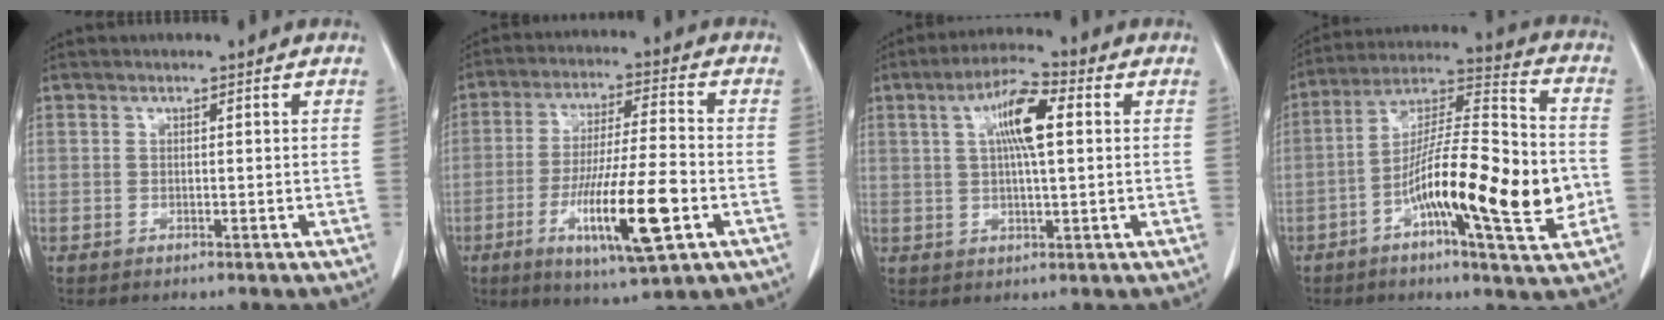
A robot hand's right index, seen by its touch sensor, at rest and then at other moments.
{"total": 14.7, "force": [-5.0, 1.2, 13.7], "torque": [-0.251, -0.020, -0.081]}
{"total": 8.2, "force": [2.1, 1.6, 7.8], "torque": [-0.143, 0.016, 0.034]}
{"total": 20.0, "force": [-5.1, 2.8, 19.1], "torque": [-0.315, 0.007, -0.082]}